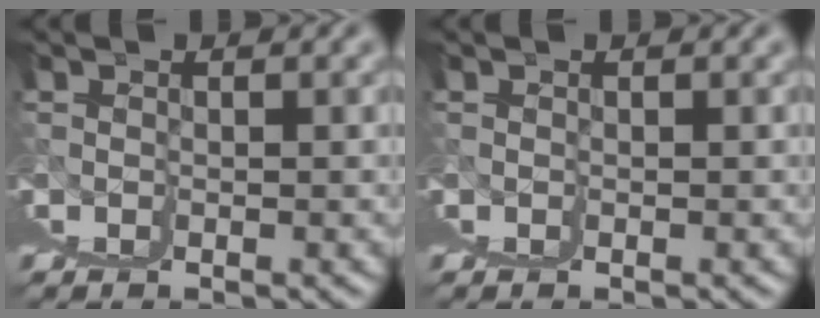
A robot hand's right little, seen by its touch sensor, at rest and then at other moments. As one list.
[{"total": 0.0}]